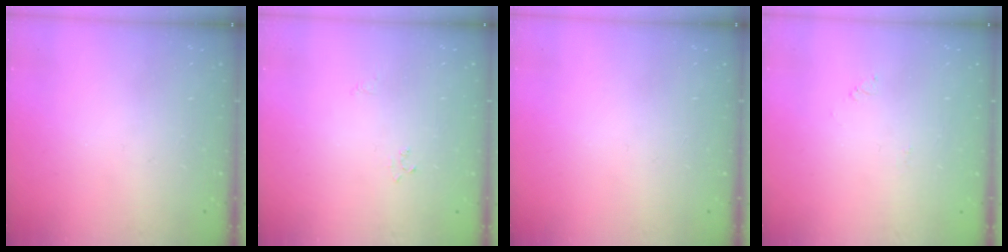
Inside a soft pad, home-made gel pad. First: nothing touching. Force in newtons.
{"total": 2.3, "press": 2.3, "slide": 0.2}
{"total": 0.0}
{"total": 1.7, "press": 1.7, "slide": 0.2}